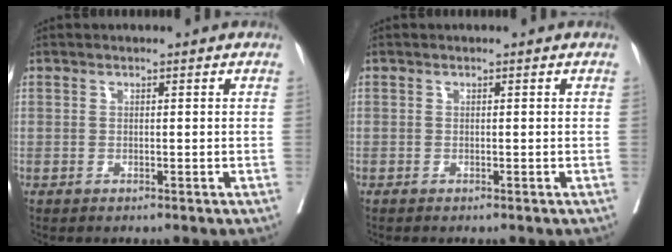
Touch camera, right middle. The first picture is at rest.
{"total": 0.0}